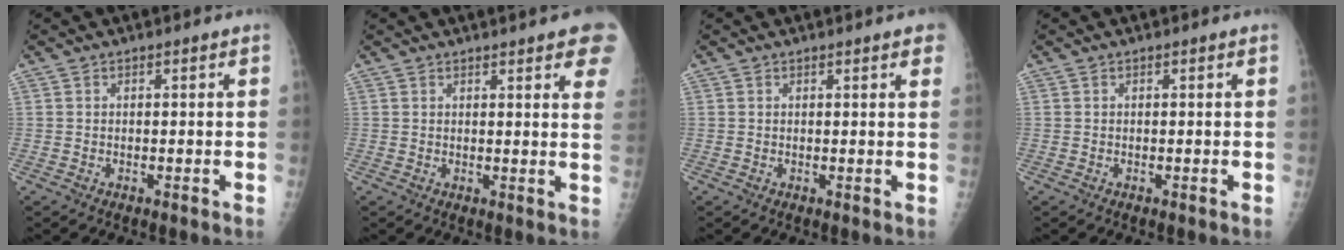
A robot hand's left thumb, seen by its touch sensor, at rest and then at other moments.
{"total": 10.4, "force": [6.7, 2.0, 7.7], "torque": [-0.073, -0.015, 0.067]}
{"total": 3.9, "force": [2.6, 0.7, 2.9], "torque": [-0.023, 0.002, 0.022]}
{"total": 0.0}